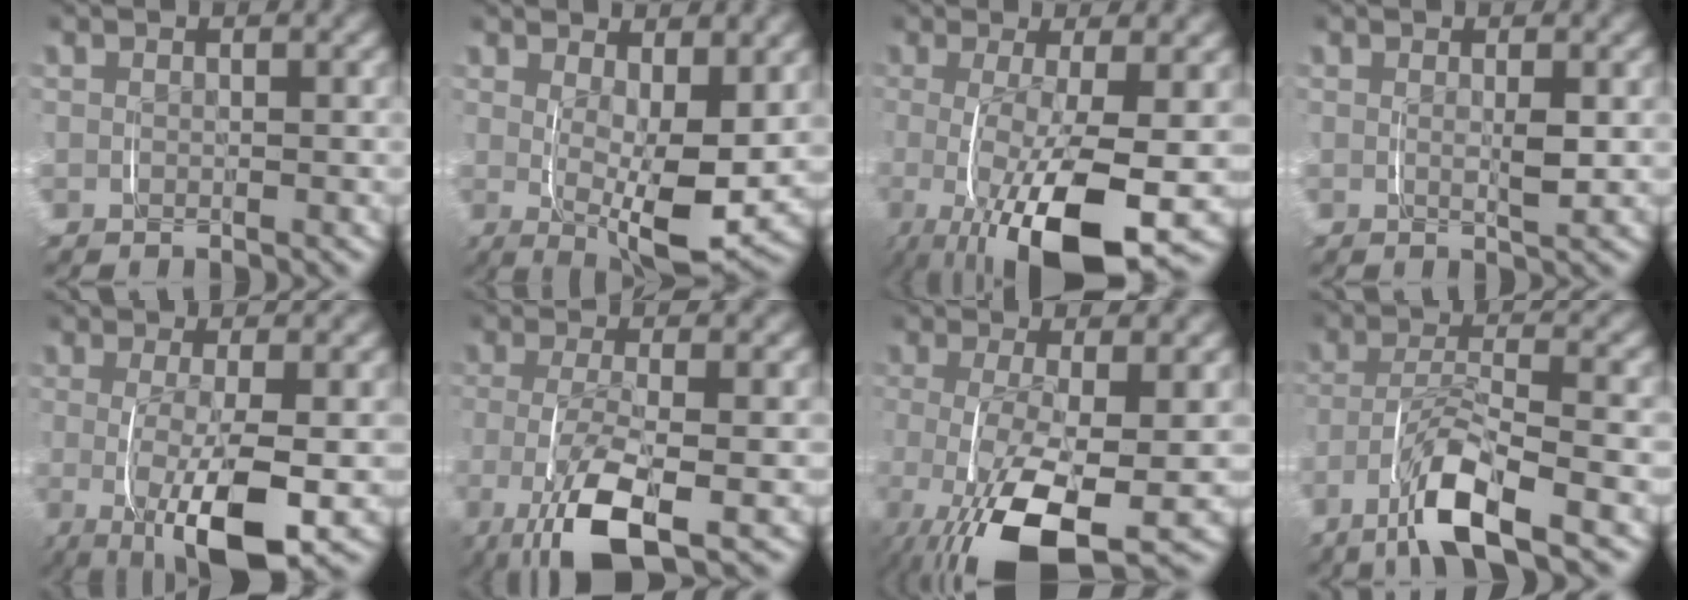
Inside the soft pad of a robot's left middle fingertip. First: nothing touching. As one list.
[{"total": 7.4, "force": [0.0, 2.7, 6.9], "torque": [-0.112, -0.029, 0.007]}, {"total": 11.4, "force": [-1.9, 4.1, 10.5], "torque": [-0.176, -0.014, -0.020]}, {"total": 1.4, "force": [0.3, 0.1, 1.4], "torque": [-0.025, -0.009, 0.009]}, {"total": 8.0, "force": [-1.2, 2.2, 7.6], "torque": [-0.123, -0.009, -0.015]}, {"total": 6.6, "force": [-1.8, 2.1, 6.0], "torque": [-0.119, -0.012, -0.025]}, {"total": 7.5, "force": [-1.8, 2.4, 6.9], "torque": [-0.136, -0.022, -0.020]}, {"total": 5.0, "force": [-2.5, 1.0, 4.2], "torque": [-0.077, 0.002, -0.047]}]